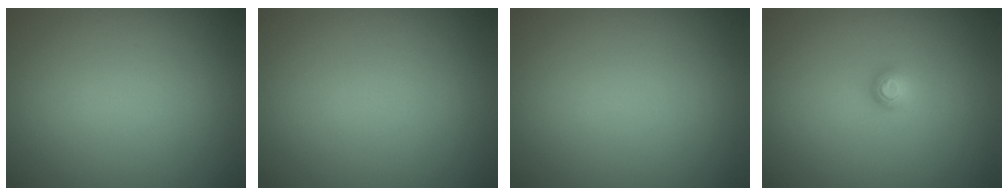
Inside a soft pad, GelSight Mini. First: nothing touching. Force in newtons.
{"total": 0.0}
{"total": 0.0}
{"total": 1.2, "press": 1.1, "slide": 0.3}